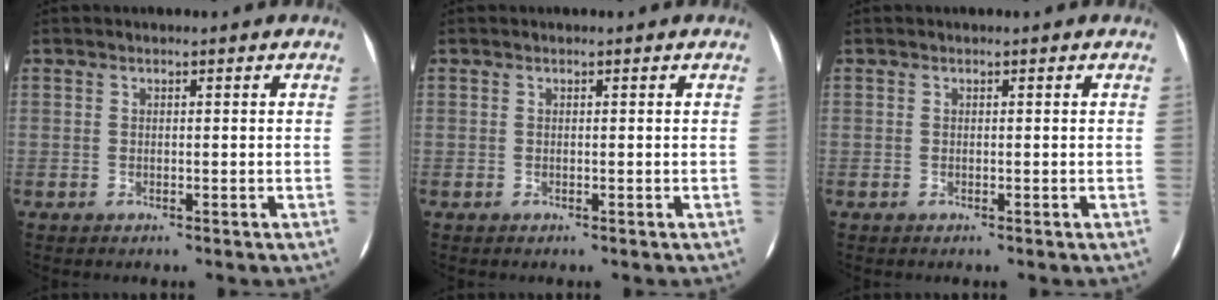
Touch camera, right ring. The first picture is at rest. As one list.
[{"total": 0.0}, {"total": 0.0}]